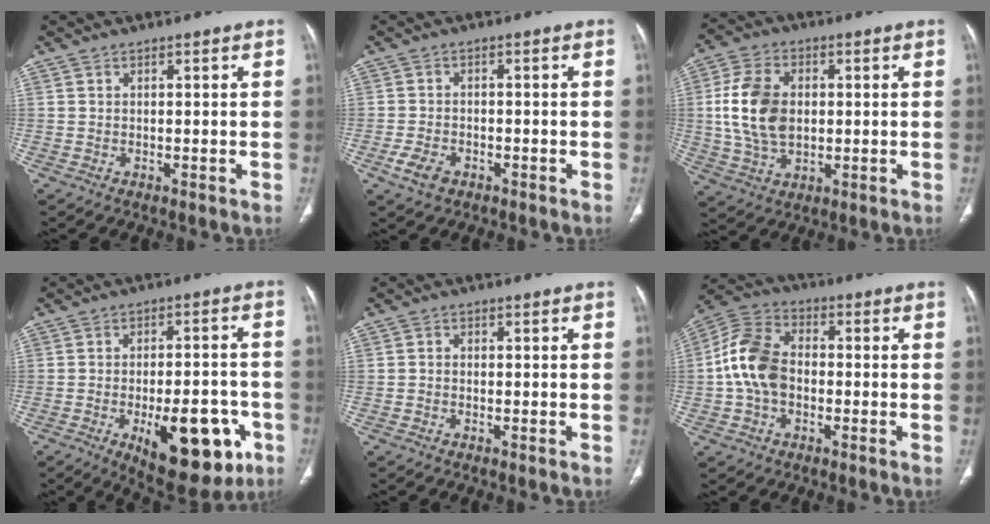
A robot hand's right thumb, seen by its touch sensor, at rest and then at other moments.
{"total": 4.3, "force": [-2.3, 2.6, 2.5], "torque": [-0.050, 0.007, -0.040]}
{"total": 12.9, "force": [0.9, 8.6, 9.5], "torque": [-0.175, 0.002, 0.021]}
{"total": 18.0, "force": [-6.9, 8.0, 14.5], "torque": [-0.160, 0.025, -0.081]}
{"total": 0.9, "force": [-0.3, 0.8, 0.4], "torque": [-0.002, 0.003, -0.011]}
{"total": 11.7, "force": [-1.1, 8.2, 8.3], "torque": [-0.154, 0.031, -0.032]}